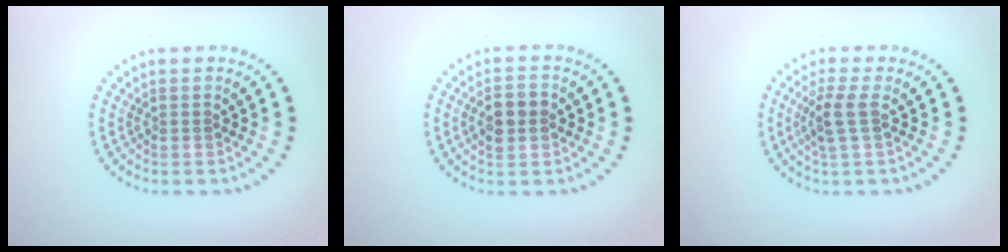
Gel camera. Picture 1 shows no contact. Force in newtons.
{"total": 3.2, "press": 3.2, "slide": 0.2}
{"total": 2.4, "press": 2.0, "slide": 1.4}